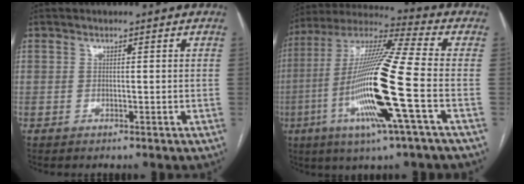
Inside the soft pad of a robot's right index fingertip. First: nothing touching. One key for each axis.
{"total": 19.5, "fx": -5.2, "fy": -0.2, "fz": 18.8, "tx": -0.387, "ty": -0.018, "tz": -0.109}